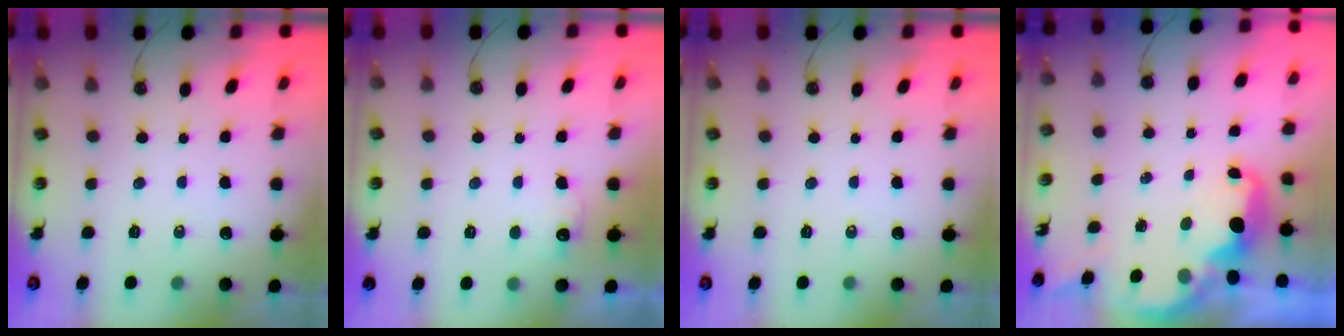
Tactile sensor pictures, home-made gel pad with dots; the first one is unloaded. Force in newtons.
{"total": 6.6, "press": 6.5, "slide": 1.3}
{"total": 0.0}
{"total": 3.0, "press": 2.9, "slide": 0.6}